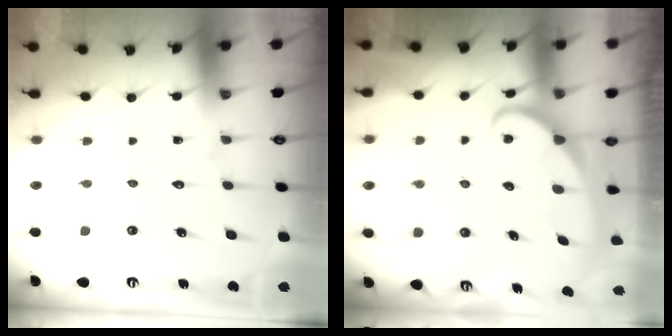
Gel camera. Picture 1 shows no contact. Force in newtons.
{"total": 2.5, "press": 2.5, "slide": 0.3}